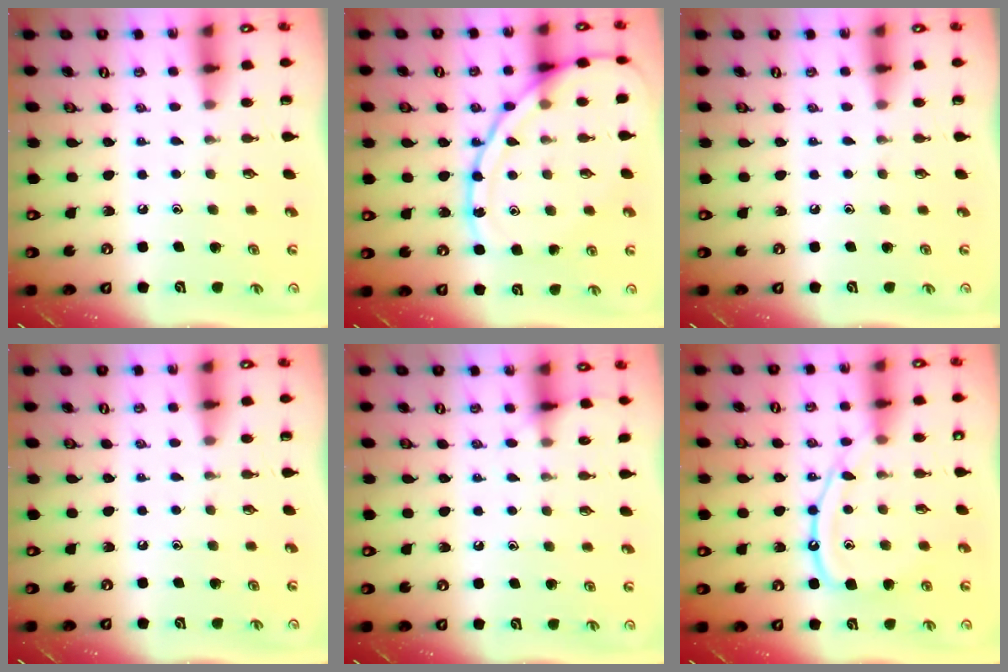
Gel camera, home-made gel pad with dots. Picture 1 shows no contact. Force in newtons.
{"total": 14.2, "press": 14.2, "slide": 1.3}
{"total": 0.0}
{"total": 0.0}
{"total": 4.8, "press": 4.8, "slide": 0.5}
{"total": 12.3, "press": 12.3, "slide": 1.1}